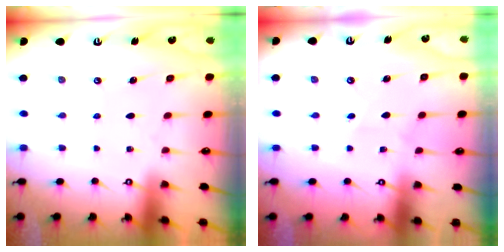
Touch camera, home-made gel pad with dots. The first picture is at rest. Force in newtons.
{"total": 2.1, "press": 1.9, "slide": 0.9}